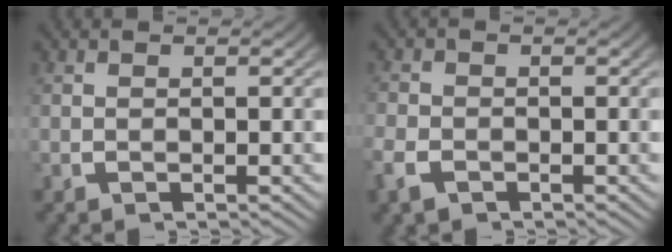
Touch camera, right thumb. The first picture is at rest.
{"total": 2.3, "force": [-1.6, 1.5, 0.5], "torque": [-0.014, -0.005, -0.030]}